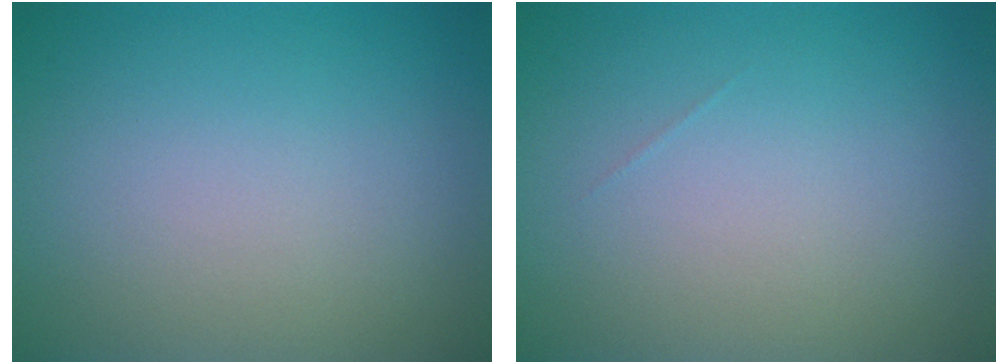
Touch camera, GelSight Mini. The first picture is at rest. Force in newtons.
{"total": 0.0}